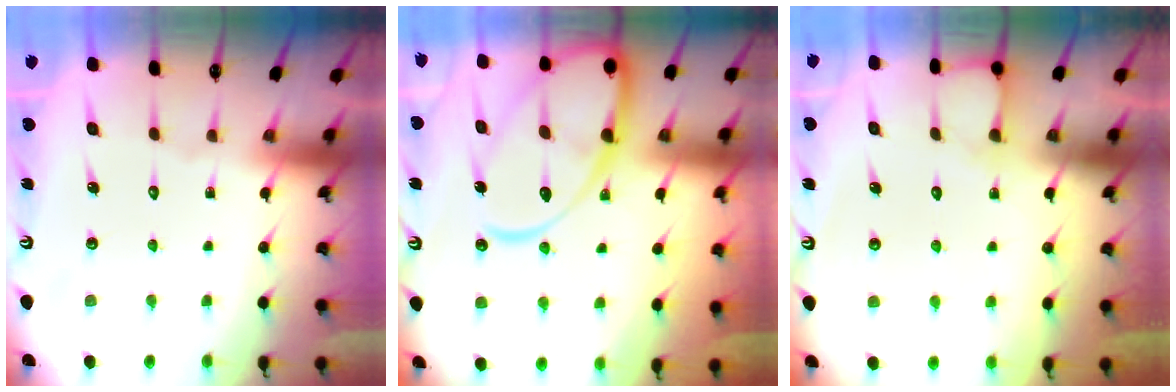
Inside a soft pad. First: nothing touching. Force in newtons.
{"total": 17.7, "press": 17.6, "slide": 1.8}
{"total": 4.4, "press": 4.3, "slide": 0.5}